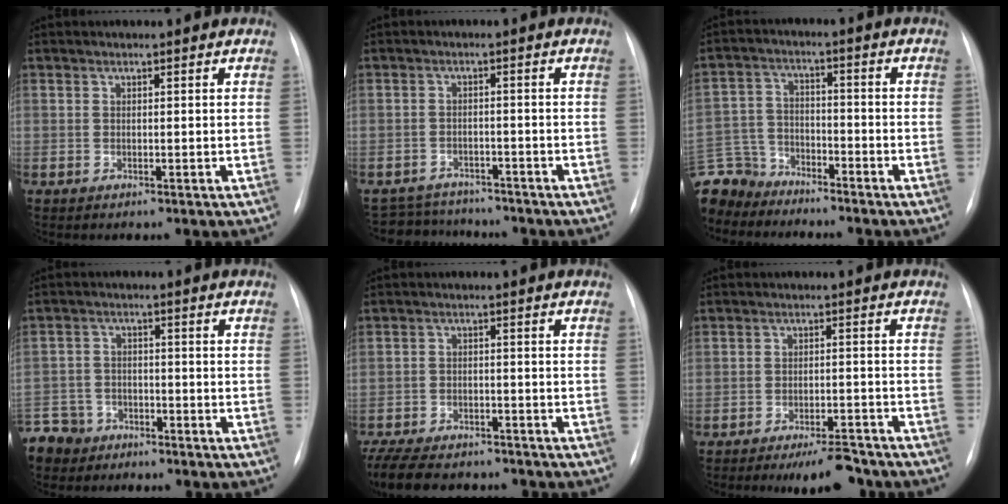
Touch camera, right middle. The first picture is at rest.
{"total": 7.3, "force": [-6.9, 2.4, 0.6], "torque": [-0.006, 0.012, -0.096]}
{"total": 10.8, "force": [-9.8, 4.3, 0.9], "torque": [-0.037, 0.011, -0.188]}
{"total": 8.8, "force": [-6.5, 5.9, 0.9], "torque": [-0.033, -0.001, -0.117]}
{"total": 15.6, "force": [-12.9, 5.9, 6.5], "torque": [-0.167, -0.015, -0.184]}
{"total": 6.8, "force": [-5.7, 1.7, 3.1], "torque": [-0.035, -0.004, -0.089]}